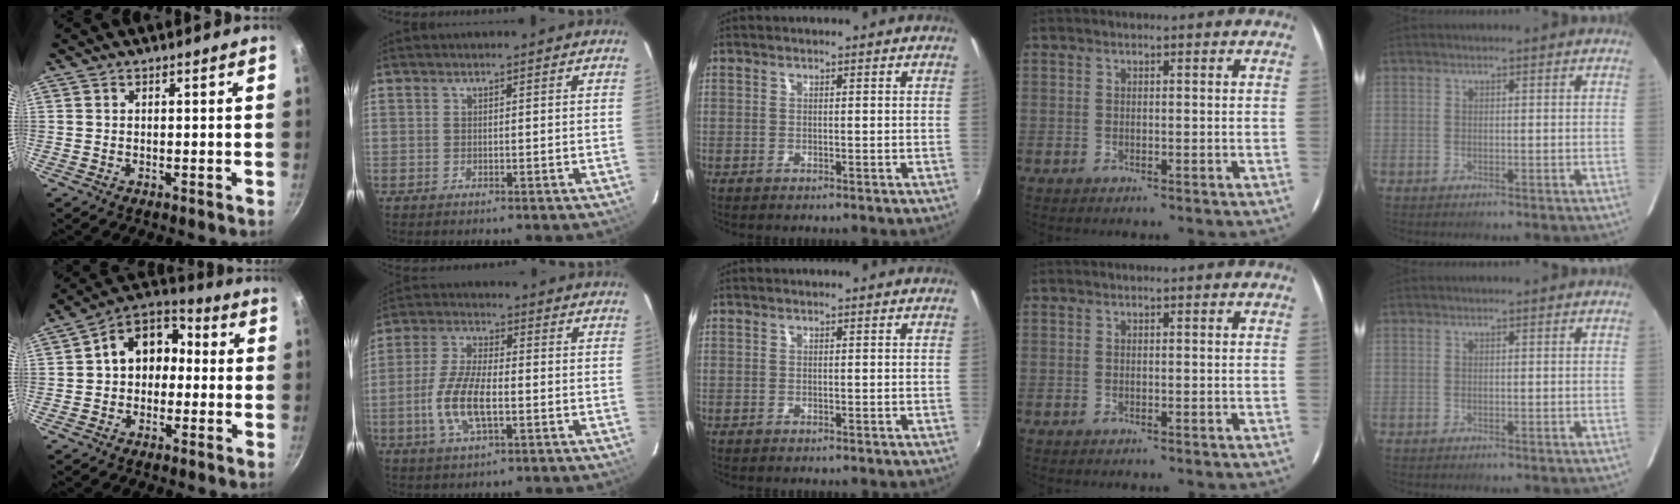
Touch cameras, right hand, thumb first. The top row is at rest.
{"thumb": {"total": 11.5, "force": [0.3, 8.8, 7.3], "torque": [-0.067, 0.041, -0.016]}, "index": {"total": 10.4, "force": [-2.6, 3.9, 9.3], "torque": [-0.194, -0.001, -0.052]}}